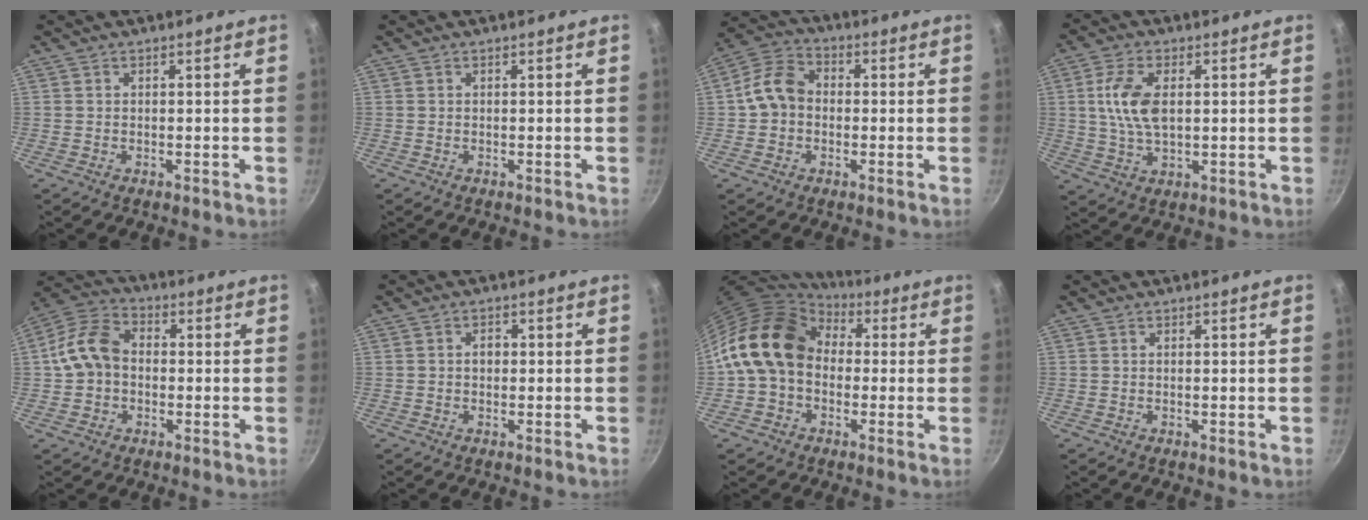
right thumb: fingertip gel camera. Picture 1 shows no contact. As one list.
[{"total": 0.0}, {"total": 8.3, "force": [-0.4, 6.7, 4.9], "torque": [-0.067, 0.025, -0.027]}, {"total": 10.0, "force": [1.6, 5.3, 8.3], "torque": [-0.158, 0.001, 0.031]}, {"total": 10.0, "force": [-0.3, 7.7, 6.3], "torque": [-0.099, 0.029, -0.024]}, {"total": 2.1, "force": [0.0, 1.6, 1.3], "torque": [-0.012, 0.005, -0.003]}, {"total": 15.7, "force": [1.4, 12.2, 9.8], "torque": [-0.151, 0.036, 0.007]}, {"total": 0.0}]